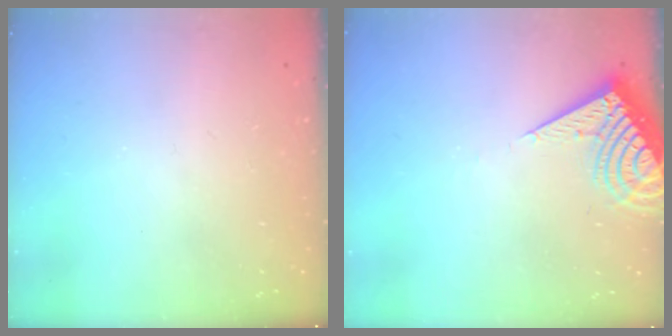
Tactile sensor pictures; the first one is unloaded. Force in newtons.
{"total": 9.6, "press": 9.6, "slide": 0.9}